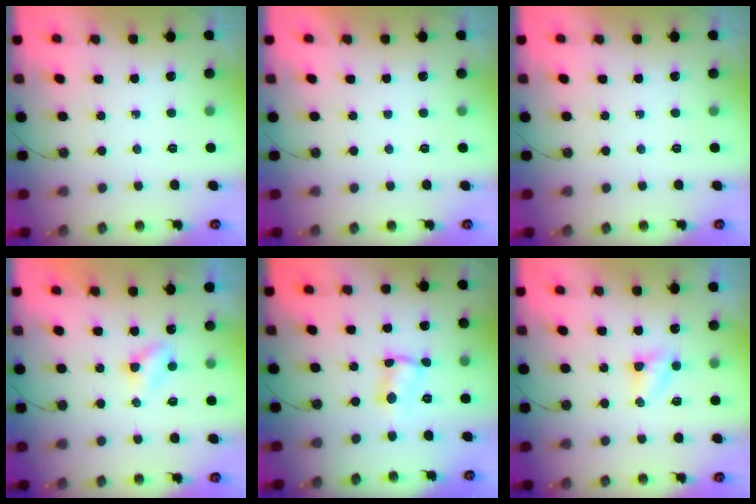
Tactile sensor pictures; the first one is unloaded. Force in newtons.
{"total": 0.0}
{"total": 0.0}
{"total": 3.6, "press": 3.6, "slide": 0.5}
{"total": 2.3, "press": 2.3, "slide": 0.1}
{"total": 3.7, "press": 3.7, "slide": 0.5}